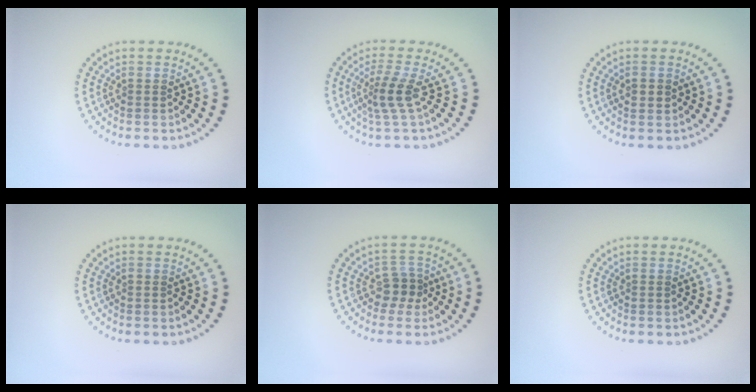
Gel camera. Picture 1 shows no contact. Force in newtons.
{"total": 2.6, "press": 1.8, "slide": 1.9}
{"total": 1.9, "press": 1.9, "slide": 0.1}
{"total": 0.0}
{"total": 2.0, "press": 1.6, "slide": 1.2}
{"total": 0.0}